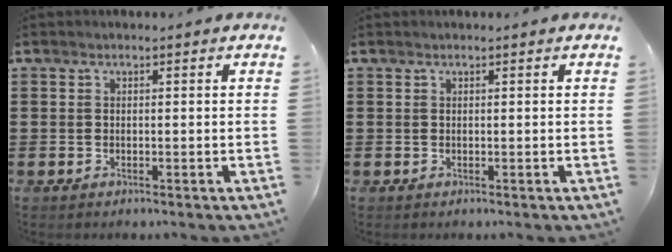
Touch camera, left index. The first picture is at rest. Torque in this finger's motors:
{"motor_torque": [0.10, 0.12, -0.06, -0.01]}